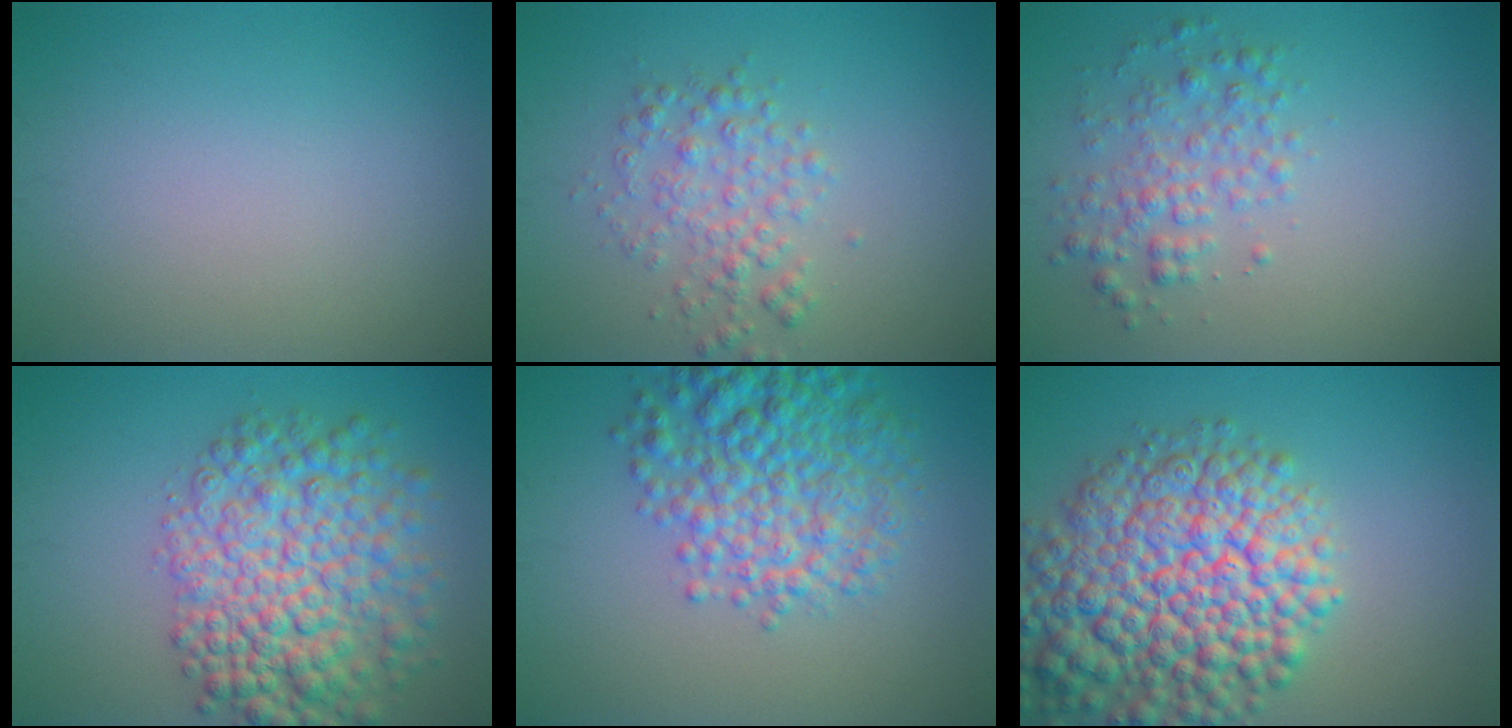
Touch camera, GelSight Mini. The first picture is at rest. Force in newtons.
{"total": 2.9, "press": 2.9, "slide": 0.0}
{"total": 2.9, "press": 2.9, "slide": 0.0}
{"total": 8.9, "press": 8.9, "slide": 0.2}
{"total": 7.0, "press": 7.0, "slide": 0.3}
{"total": 11.4, "press": 11.4, "slide": 0.5}